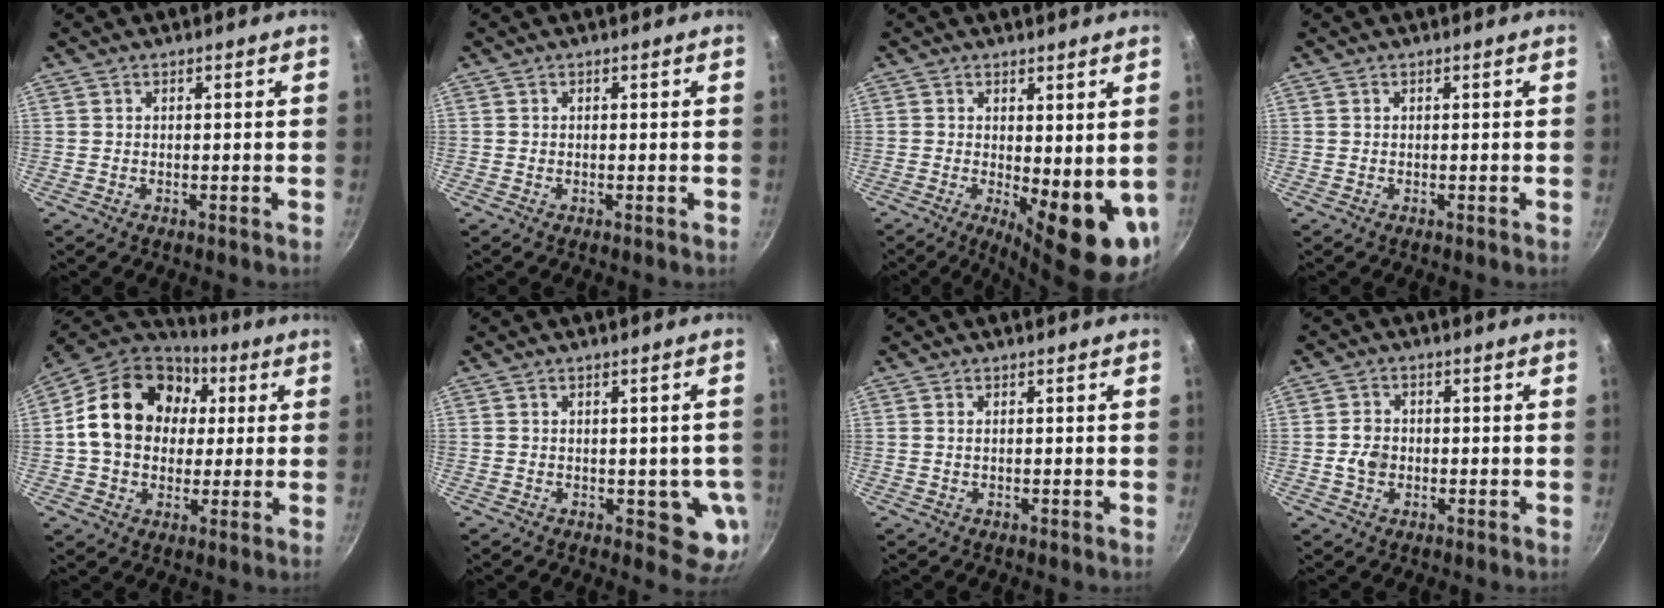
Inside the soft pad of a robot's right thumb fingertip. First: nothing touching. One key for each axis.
{"total": 0.0}
{"total": 11.3, "fx": -0.3, "fy": 4.1, "fz": 10.5, "tx": -0.118, "ty": -0.020, "tz": 0.007}
{"total": 0.0}
{"total": 20.5, "fx": 3.5, "fy": 15.9, "fz": 12.4, "tx": -0.195, "ty": 0.028, "tz": 0.048}
{"total": 6.0, "fx": -0.6, "fy": 3.4, "fz": 4.8, "tx": -0.034, "ty": -0.007, "tz": -0.004}
{"total": 0.6, "fx": 0.1, "fy": 0.3, "fz": 0.5, "tx": -0.009, "ty": 0.001, "tz": 0.002}
{"total": 3.9, "fx": -0.7, "fy": 3.2, "fz": 2.1, "tx": -0.026, "ty": 0.009, "tz": -0.015}